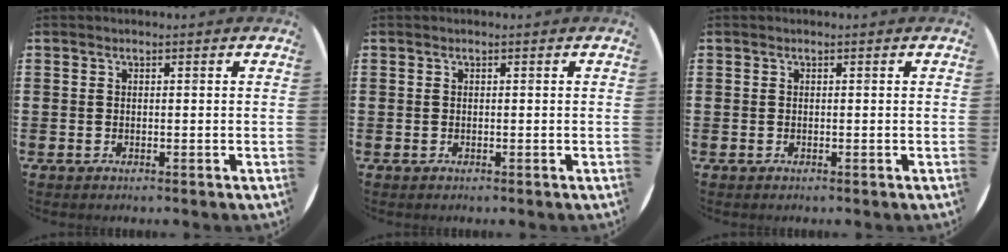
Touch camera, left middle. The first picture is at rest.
{"total": 0.0}
{"total": 0.0}